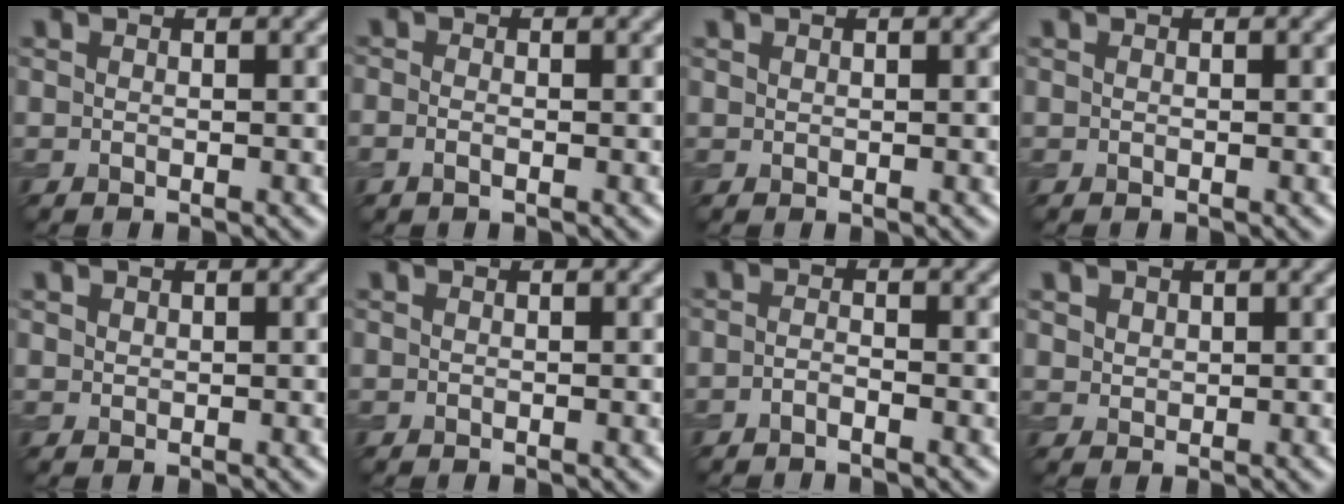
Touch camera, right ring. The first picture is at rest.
{"total": 0.9, "force": [-0.4, 0.5, 0.7], "torque": [-0.018, -0.003, -0.010]}
{"total": 0.0}
{"total": 0.0}
{"total": 0.5, "force": [0.4, 0.3, 0.0], "torque": [-0.001, -0.001, 0.010]}
{"total": 0.0}
{"total": 1.0, "force": [-0.7, 0.2, 0.6], "torque": [-0.014, 0.000, -0.015]}
{"total": 1.2, "force": [0.8, 0.9, 0.3], "torque": [-0.008, -0.004, 0.021]}